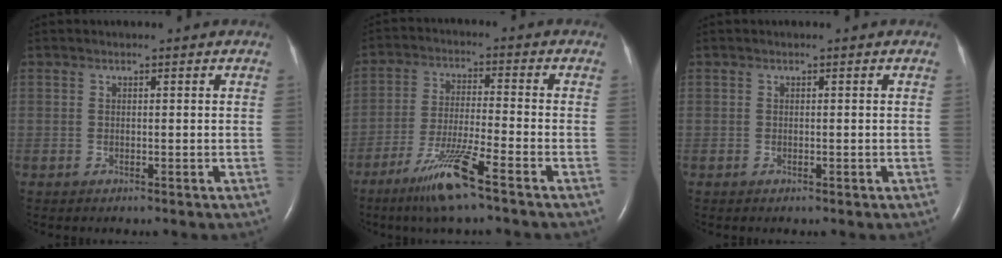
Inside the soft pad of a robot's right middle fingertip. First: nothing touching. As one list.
[{"total": 9.5, "force": [-6.0, -0.4, 7.3], "torque": [-0.145, -0.029, -0.115]}, {"total": 0.0}]